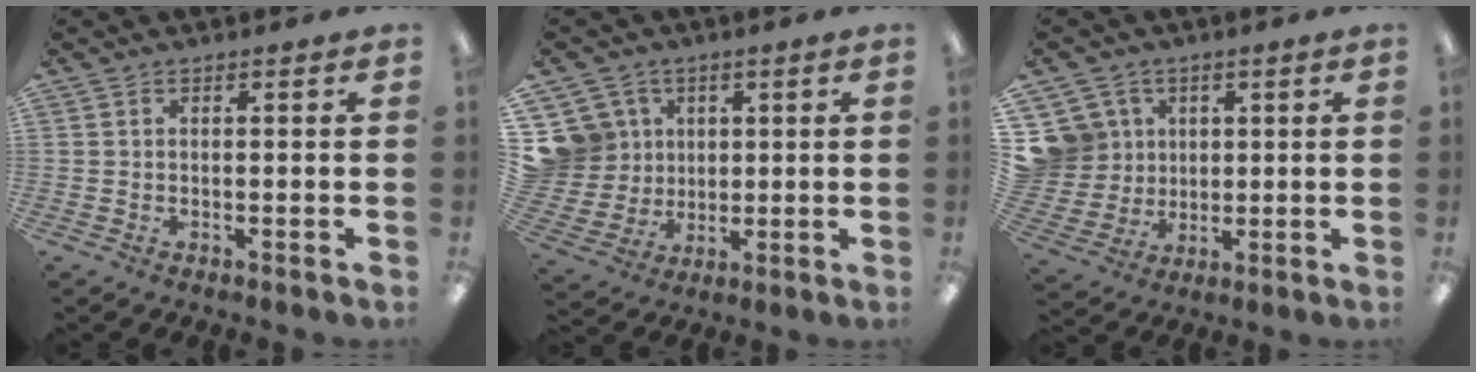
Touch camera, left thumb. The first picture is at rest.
{"total": 10.5, "force": [3.7, 9.8, 1.2], "torque": [-0.055, -0.018, 0.082]}
{"total": 10.2, "force": [3.7, 9.4, 1.0], "torque": [-0.059, -0.013, 0.082]}